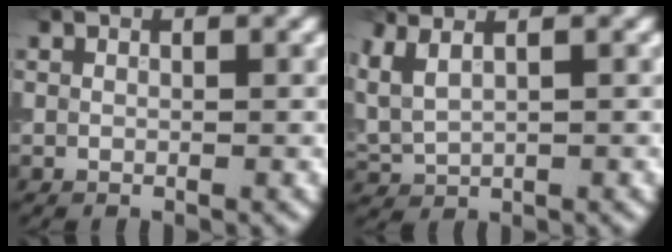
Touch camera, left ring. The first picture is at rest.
{"total": 3.4, "force": [2.1, 1.3, 2.3], "torque": [-0.062, 0.014, 0.041]}